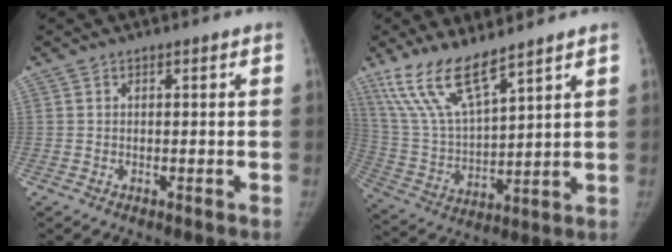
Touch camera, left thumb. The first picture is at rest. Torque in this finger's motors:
{"motor_torque": [0.34, 0.19, 1.35, -1.01, 0.14]}